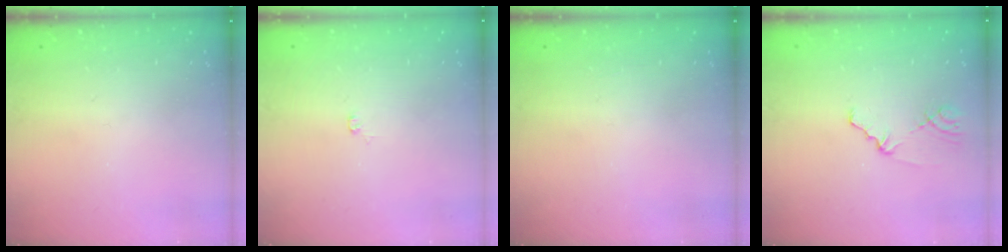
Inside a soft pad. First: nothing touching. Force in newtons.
{"total": 3.2, "press": 3.2, "slide": 0.3}
{"total": 0.0}
{"total": 1.1, "press": 1.1, "slide": 0.2}